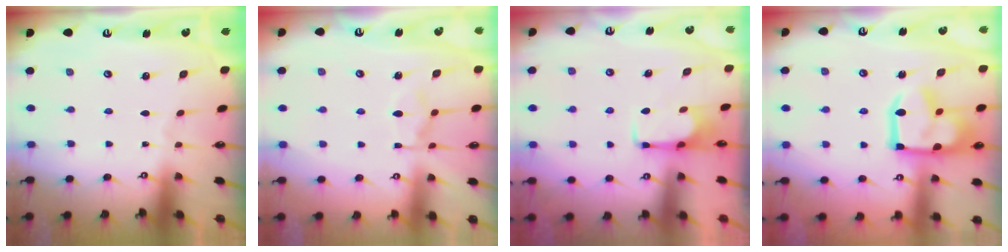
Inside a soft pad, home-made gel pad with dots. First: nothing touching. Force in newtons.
{"total": 6.1, "press": 5.9, "slide": 1.3}
{"total": 2.8, "press": 2.8, "slide": 0.5}
{"total": 18.2, "press": 18.1, "slide": 2.2}